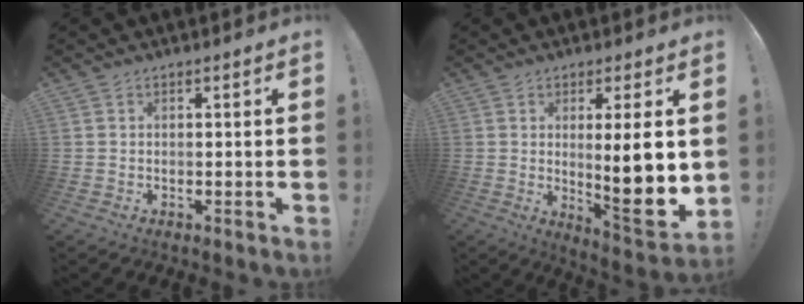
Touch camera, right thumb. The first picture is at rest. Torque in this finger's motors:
{"motor_torque": [1.00, 2.08, 0.73, 0.66, 0.07]}